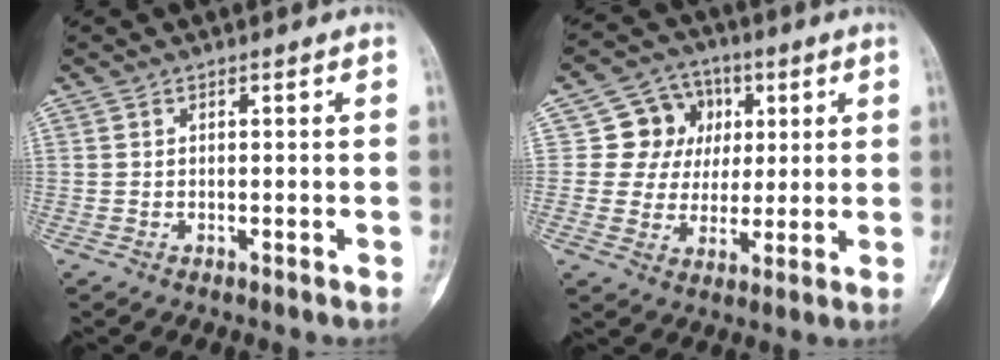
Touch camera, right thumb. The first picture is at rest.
{"total": 10.1, "force": [2.7, 9.3, 2.8], "torque": [0.005, 0.005, 0.043]}